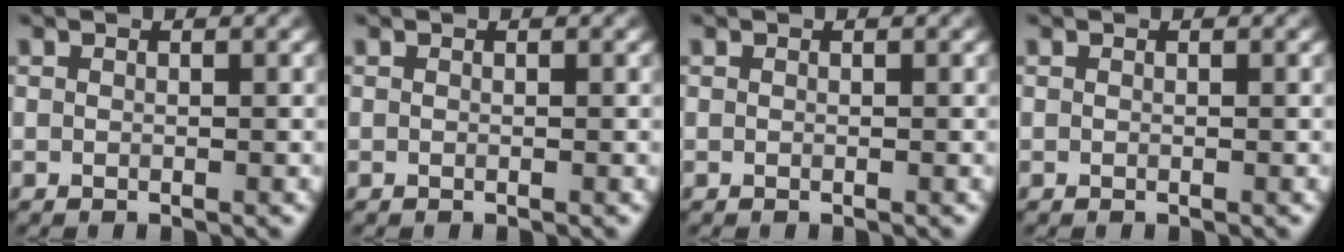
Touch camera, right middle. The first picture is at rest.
{"total": 0.0}
{"total": 0.0}
{"total": 0.0}